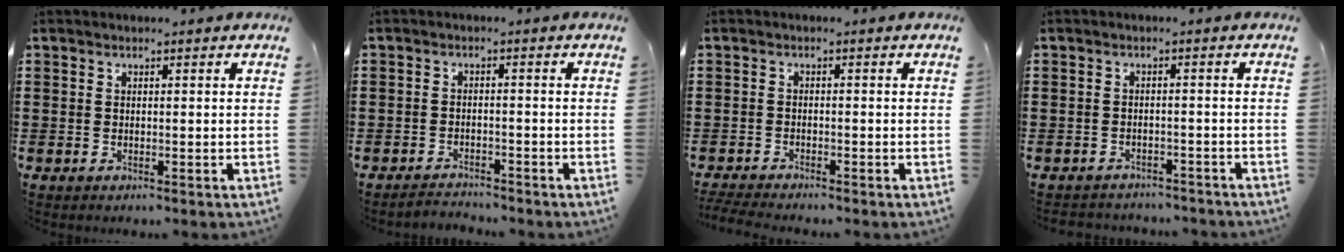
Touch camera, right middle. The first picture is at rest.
{"total": 2.2, "force": [-2.2, 0.3, -0.2], "torque": [-0.004, 0.002, -0.050]}
{"total": 2.1, "force": [-2.1, 0.1, 0.5], "torque": [-0.016, -0.003, -0.045]}
{"total": 2.1, "force": [-2.1, 0.3, -0.1], "torque": [-0.006, -0.001, -0.046]}